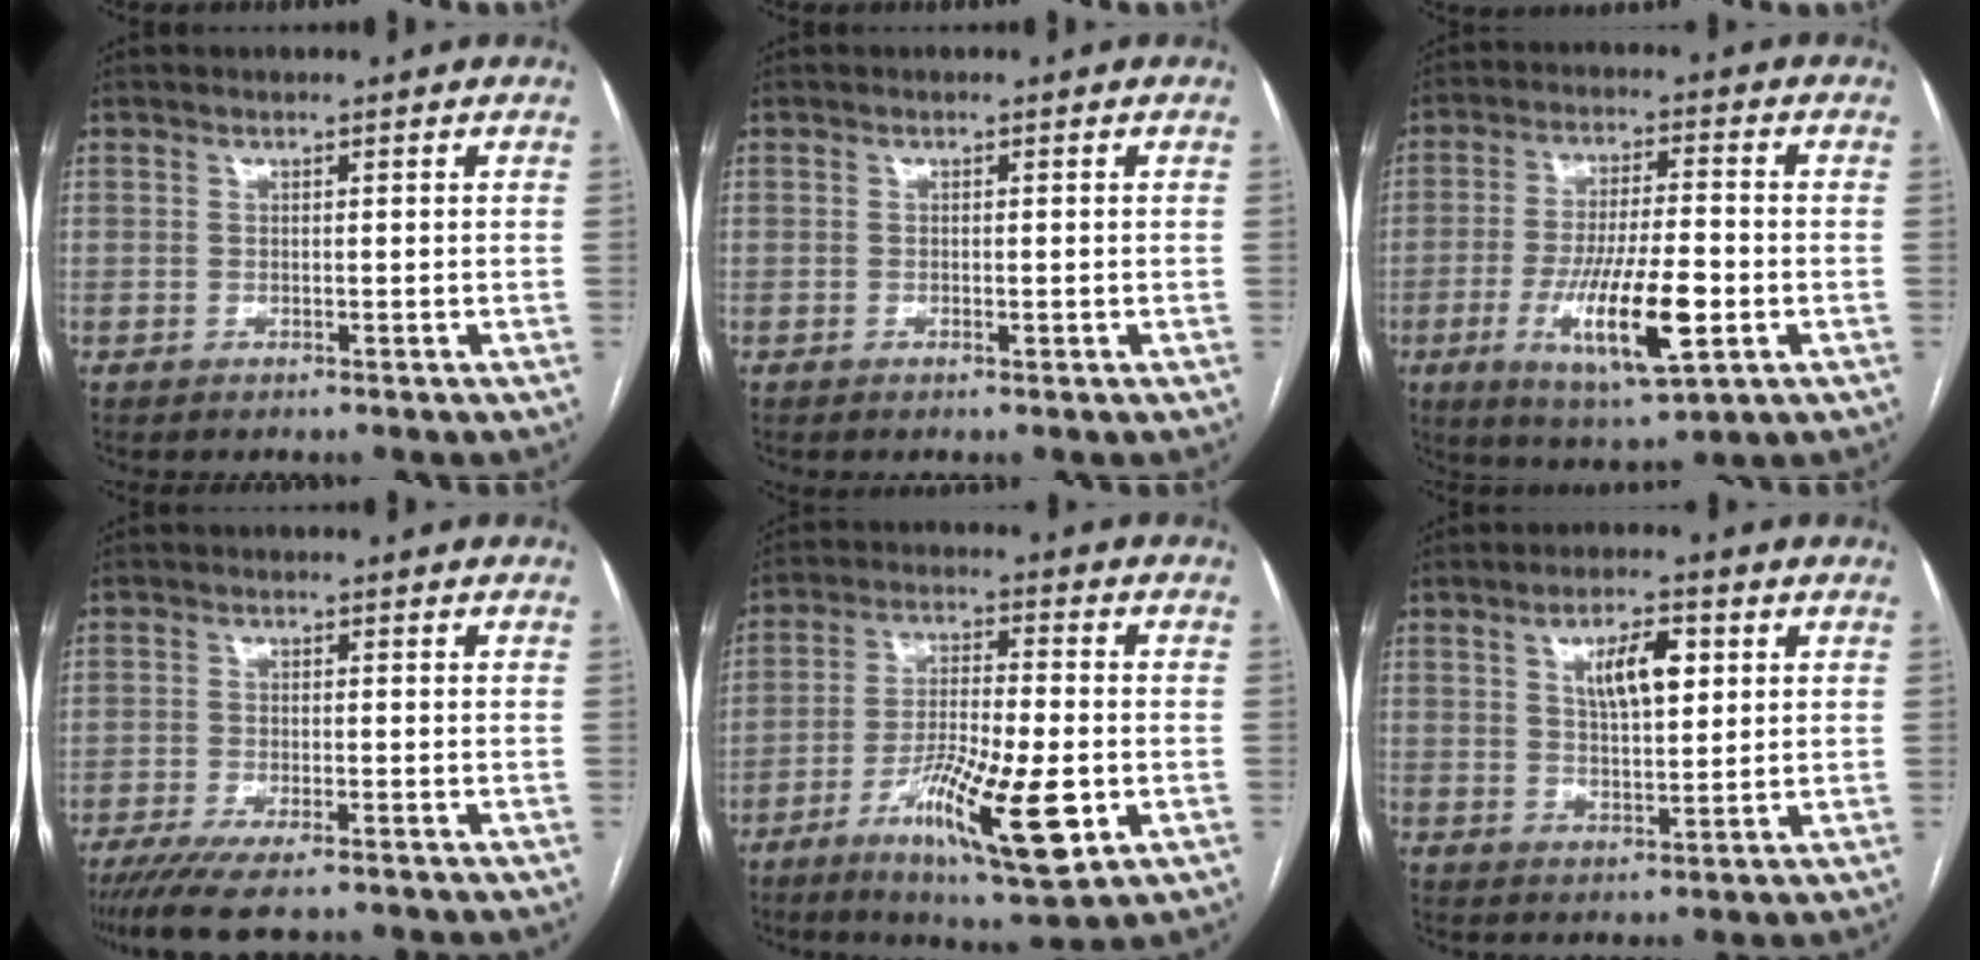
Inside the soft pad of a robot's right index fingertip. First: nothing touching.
{"total": 0.8, "force": [-0.3, 0.2, 0.7], "torque": [-0.013, -0.001, -0.004]}
{"total": 13.7, "force": [-4.1, 2.6, 12.8], "torque": [-0.236, -0.016, -0.063]}
{"total": 9.2, "force": [-7.4, 1.4, 5.2], "torque": [-0.075, -0.017, -0.116]}
{"total": 14.9, "force": [-5.4, 2.5, 13.6], "torque": [-0.237, -0.020, -0.086]}
{"total": 7.1, "force": [2.4, 2.5, 6.2], "torque": [-0.105, 0.009, 0.044]}